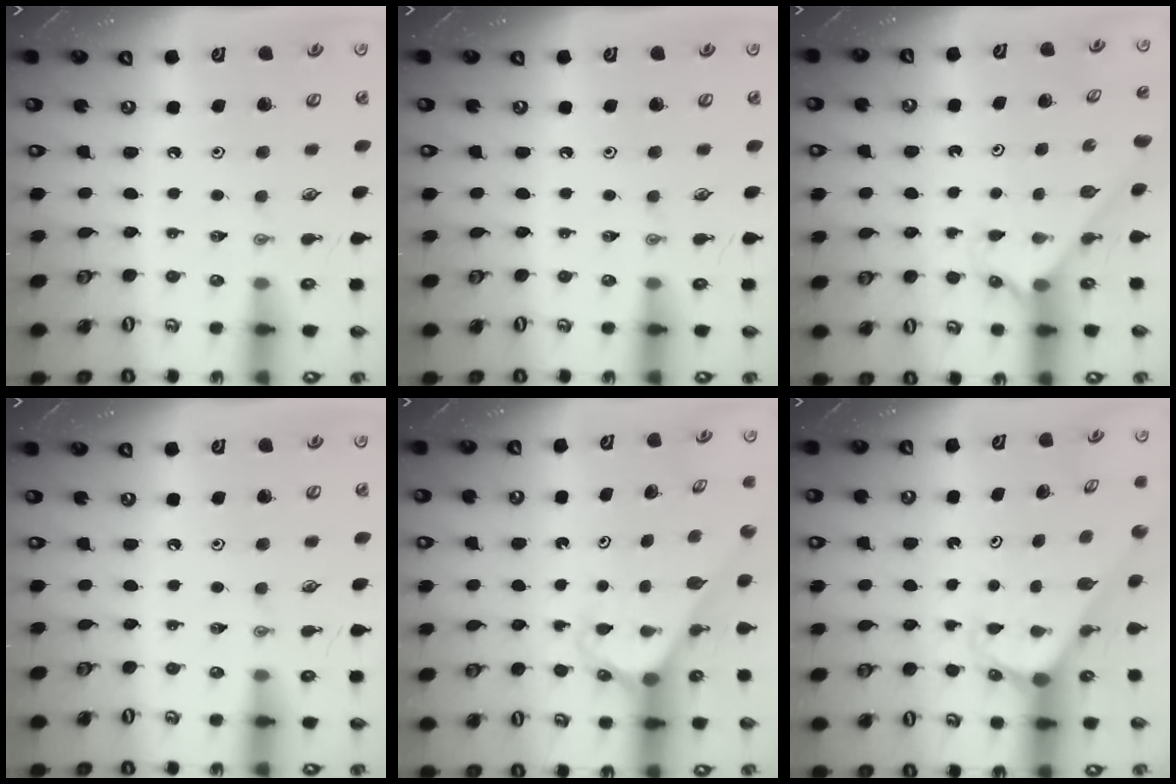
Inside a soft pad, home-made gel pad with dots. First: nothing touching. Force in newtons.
{"total": 0.0}
{"total": 3.4, "press": 3.4, "slide": 0.3}
{"total": 0.0}
{"total": 2.8, "press": 2.8, "slide": 0.2}
{"total": 1.8, "press": 1.8, "slide": 0.1}